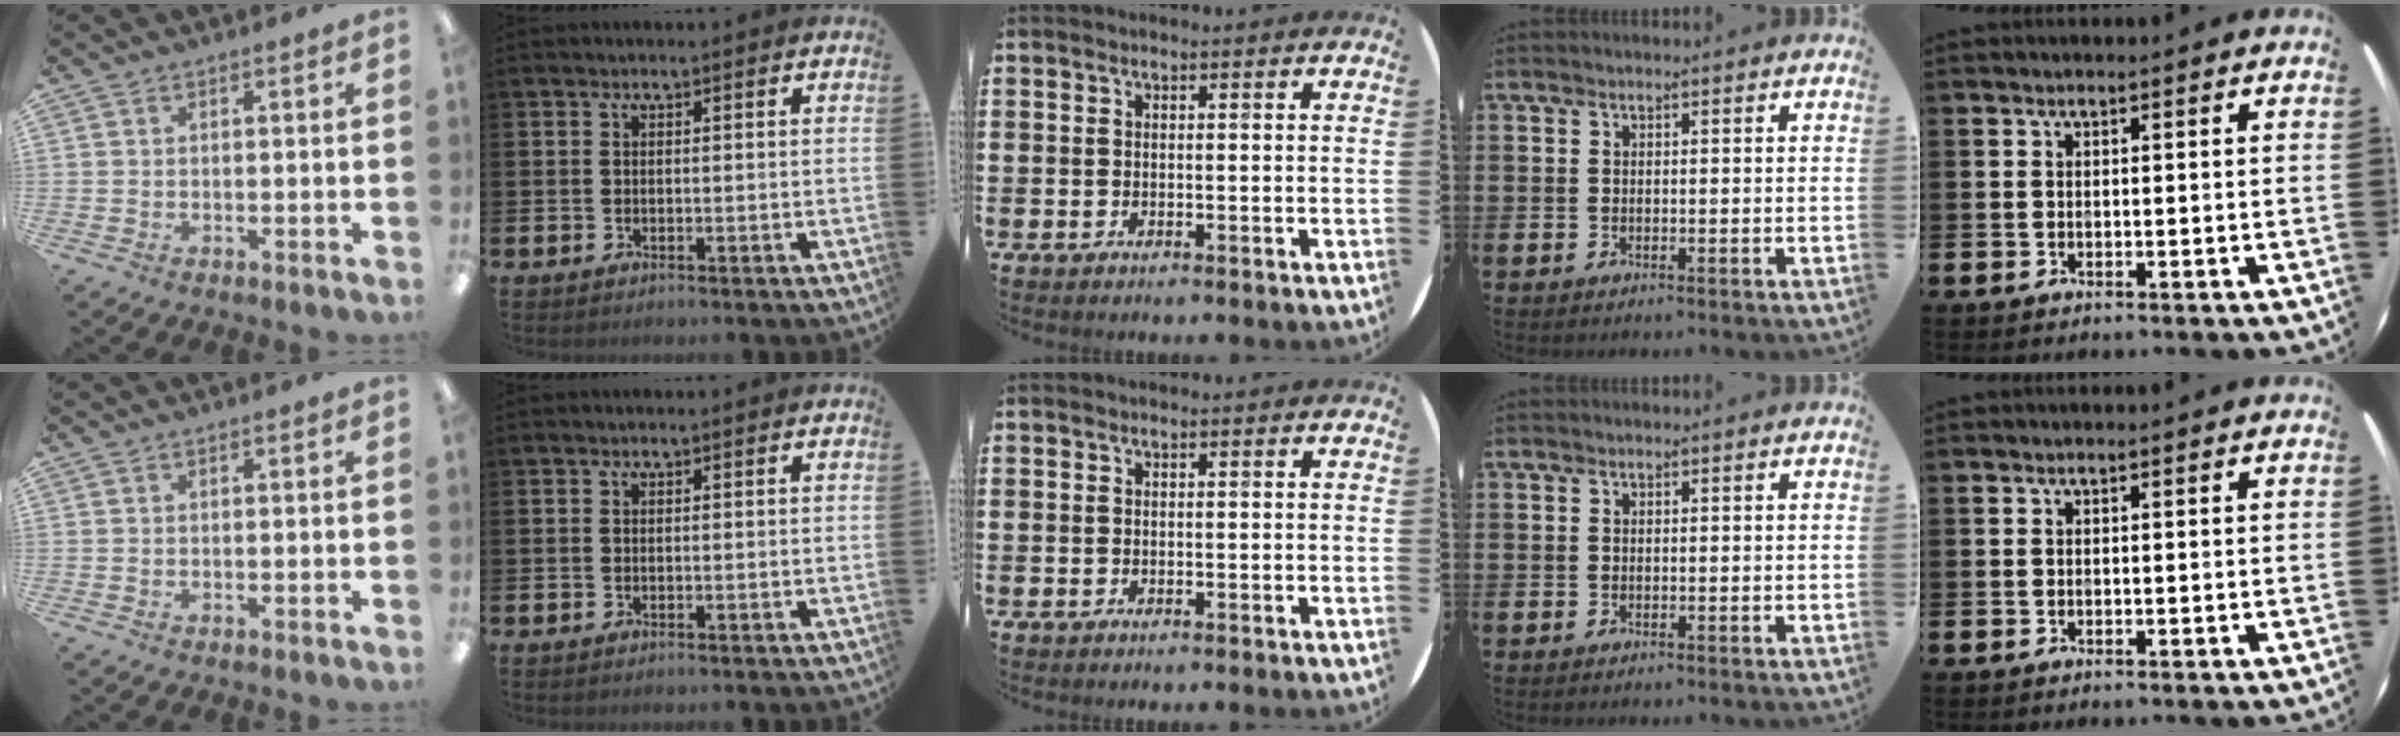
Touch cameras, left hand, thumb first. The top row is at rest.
{}